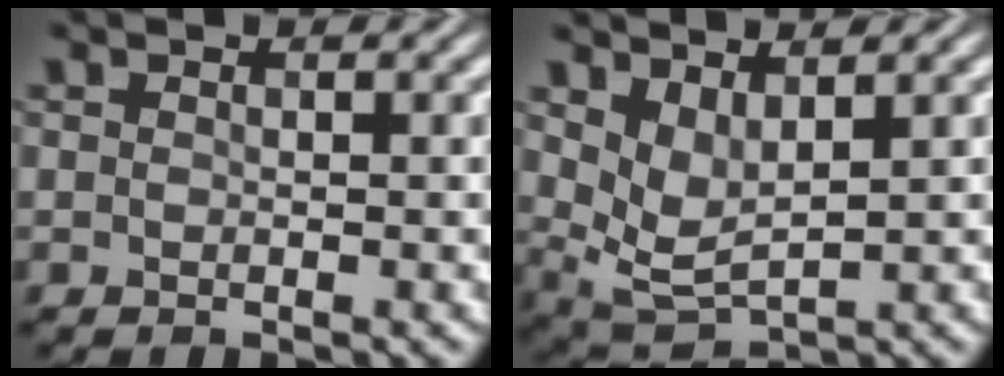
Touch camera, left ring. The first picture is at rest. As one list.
[{"total": 3.5, "force": [1.7, 1.6, 2.6], "torque": [-0.064, -0.013, 0.041]}]